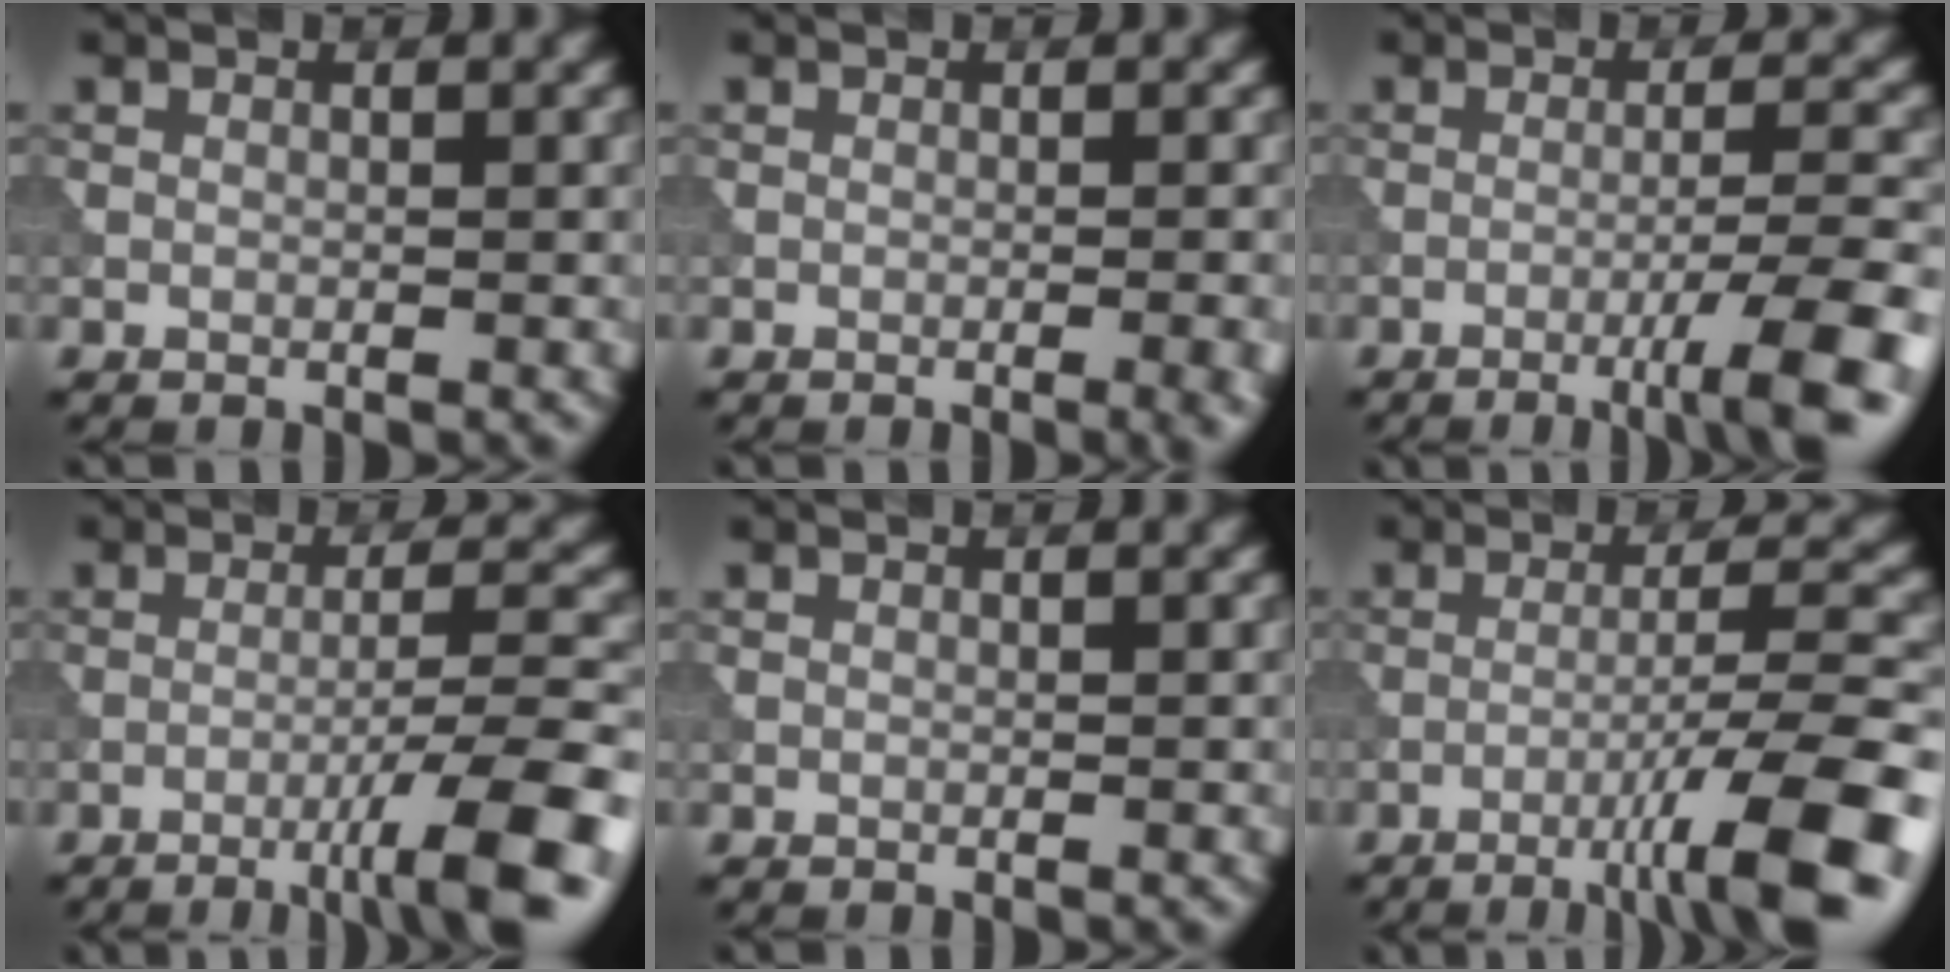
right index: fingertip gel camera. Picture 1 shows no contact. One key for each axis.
{"total": 2.0, "fx": -0.7, "fy": 0.5, "fz": 1.9, "tx": -0.017, "ty": 0.001, "tz": -0.010}
{"total": 6.7, "fx": -3.2, "fy": 0.8, "fz": 5.9, "tx": -0.082, "ty": 0.006, "tz": -0.053}
{"total": 8.0, "fx": -4.0, "fy": 0.9, "fz": 6.9, "tx": -0.096, "ty": 0.014, "tz": -0.064}
{"total": 0.0}
{"total": 10.0, "fx": -5.2, "fy": 1.3, "fz": 8.5, "tx": -0.118, "ty": 0.017, "tz": -0.082}